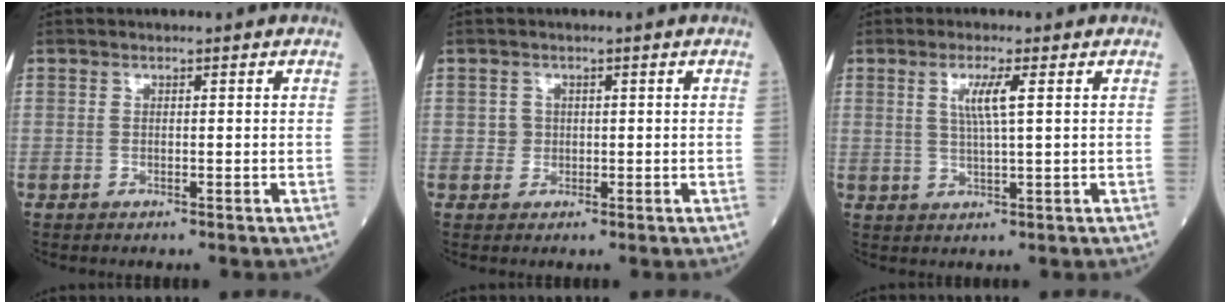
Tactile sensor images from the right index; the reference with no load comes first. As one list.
[{"total": 1.5, "force": [0.0, 1.5, 0.1], "torque": [0.001, 0.004, 0.000]}, {"total": 4.3, "force": [1.3, -0.1, 4.1], "torque": [-0.083, 0.001, 0.027]}]